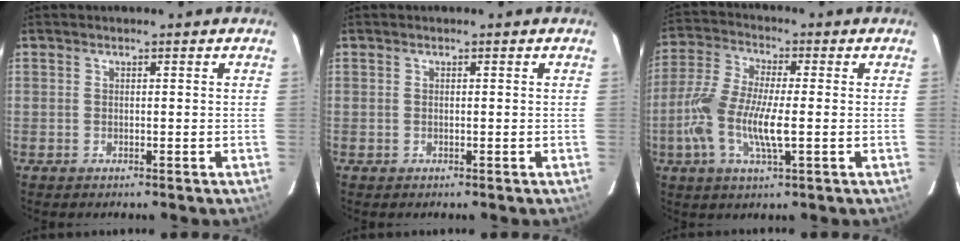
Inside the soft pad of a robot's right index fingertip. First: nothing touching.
{"total": 0.0}
{"total": 11.8, "force": [-2.4, 3.3, 11.0], "torque": [-0.239, -0.002, -0.053]}